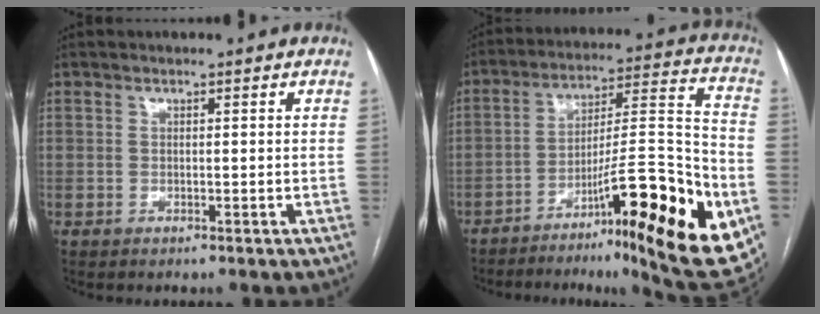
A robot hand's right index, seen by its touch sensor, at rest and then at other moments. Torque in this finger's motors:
{"motor_torque": [2.14, 0.00, 0.49, 0.10]}